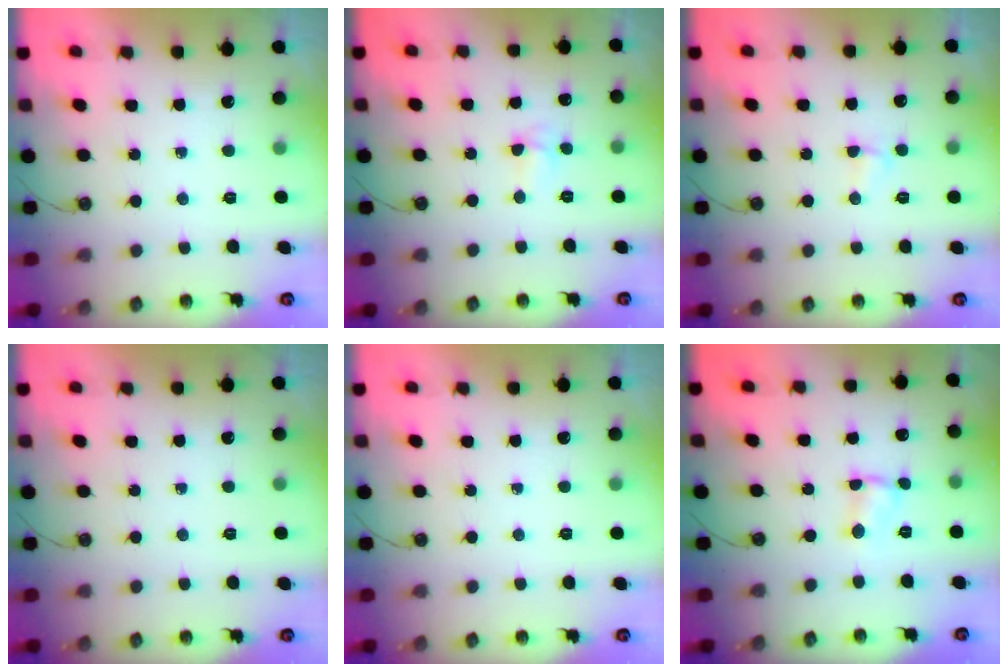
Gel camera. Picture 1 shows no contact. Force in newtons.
{"total": 4.6, "press": 3.4, "slide": 3.1}
{"total": 3.6, "press": 3.6, "slide": 0.5}
{"total": 0.0}
{"total": 0.0}
{"total": 1.8, "press": 1.8, "slide": 0.3}